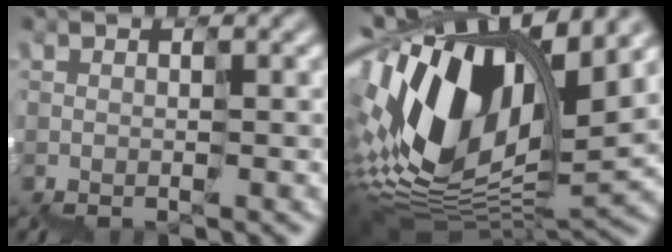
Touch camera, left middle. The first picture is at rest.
{"total": 13.4, "force": [3.6, 7.1, 10.8], "torque": [-0.234, 0.032, 0.059]}